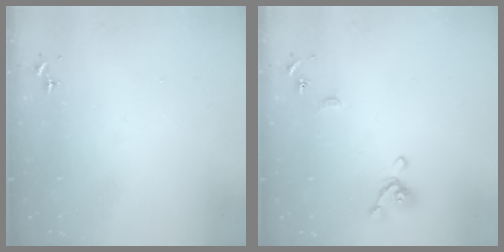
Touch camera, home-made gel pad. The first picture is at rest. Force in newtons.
{"total": 9.9, "press": 9.8, "slide": 1.3}